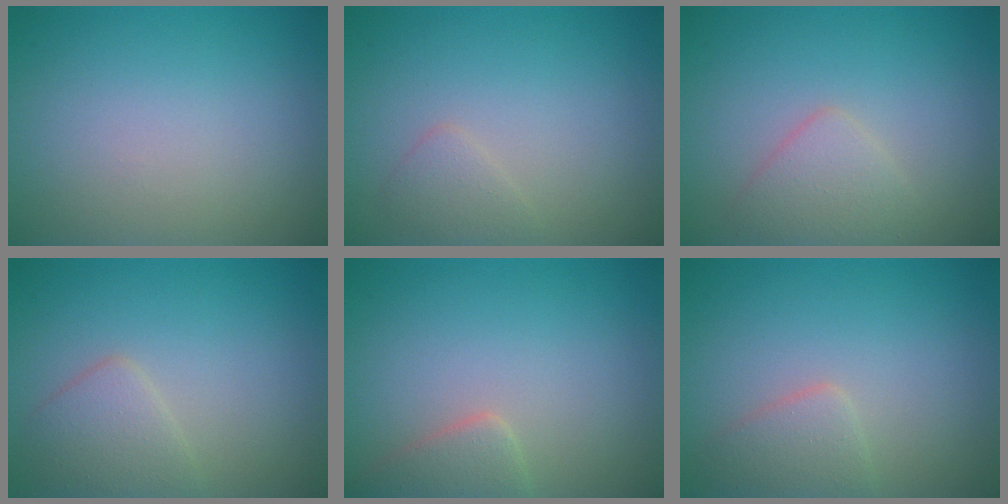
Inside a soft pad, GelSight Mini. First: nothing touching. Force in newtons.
{"total": 1.2, "press": 1.2, "slide": 0.1}
{"total": 2.3, "press": 2.3, "slide": 0.1}
{"total": 2.5, "press": 2.5, "slide": 0.2}
{"total": 2.3, "press": 2.3, "slide": 0.1}
{"total": 2.2, "press": 2.2, "slide": 0.1}